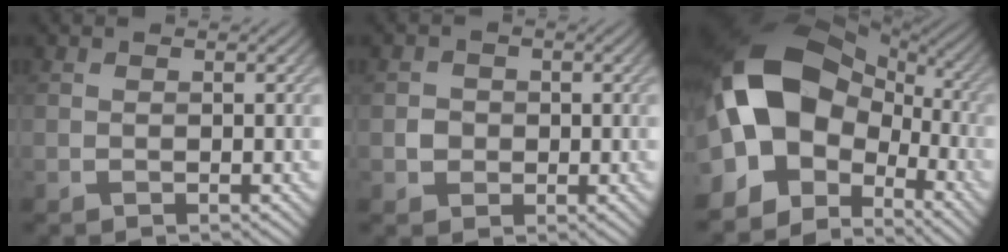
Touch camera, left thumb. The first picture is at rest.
{"total": 1.9, "force": [-0.2, 1.8, 0.5], "torque": [-0.006, -0.003, -0.007]}
{"total": 17.6, "force": [-0.9, 12.1, 12.7], "torque": [-0.270, -0.001, -0.022]}